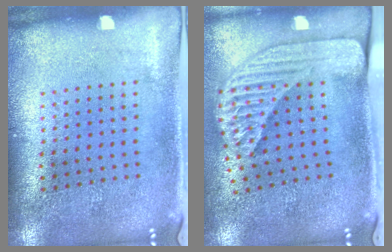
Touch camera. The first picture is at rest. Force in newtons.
{"total": 2.4, "press": 1.7, "slide": 1.6}